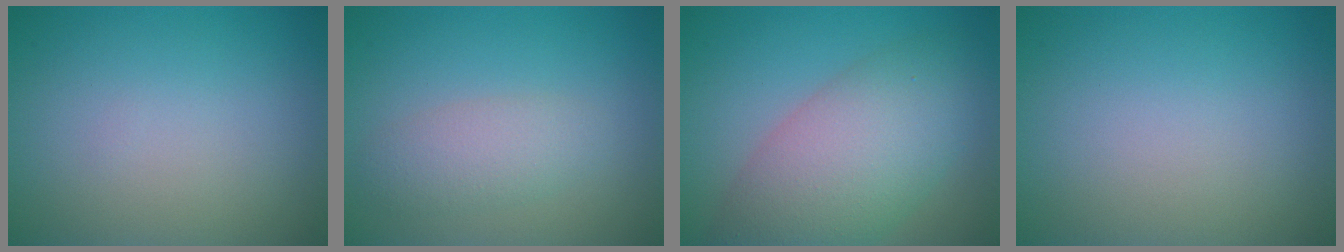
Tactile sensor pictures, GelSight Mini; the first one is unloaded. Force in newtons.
{"total": 2.7, "press": 2.7, "slide": 0.0}
{"total": 8.0, "press": 8.0, "slide": 0.3}
{"total": 0.0}